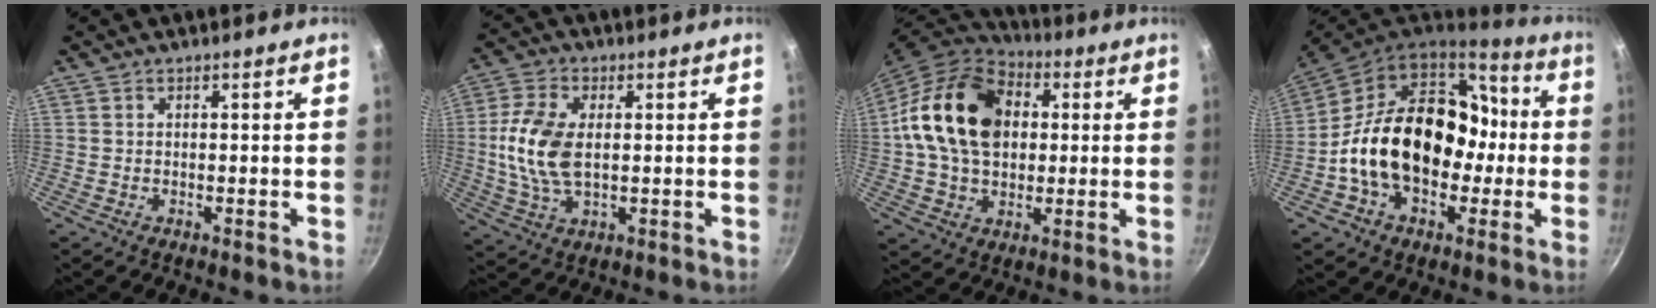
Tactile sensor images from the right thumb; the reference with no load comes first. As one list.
[{"total": 11.2, "force": [0.4, 6.4, 9.1], "torque": [-0.184, 0.008, 0.006]}, {"total": 20.1, "force": [3.0, 14.6, 13.6], "torque": [-0.219, 0.020, 0.043]}, {"total": 24.5, "force": [-1.7, 17.5, 17.1], "torque": [-0.262, 0.059, -0.026]}]